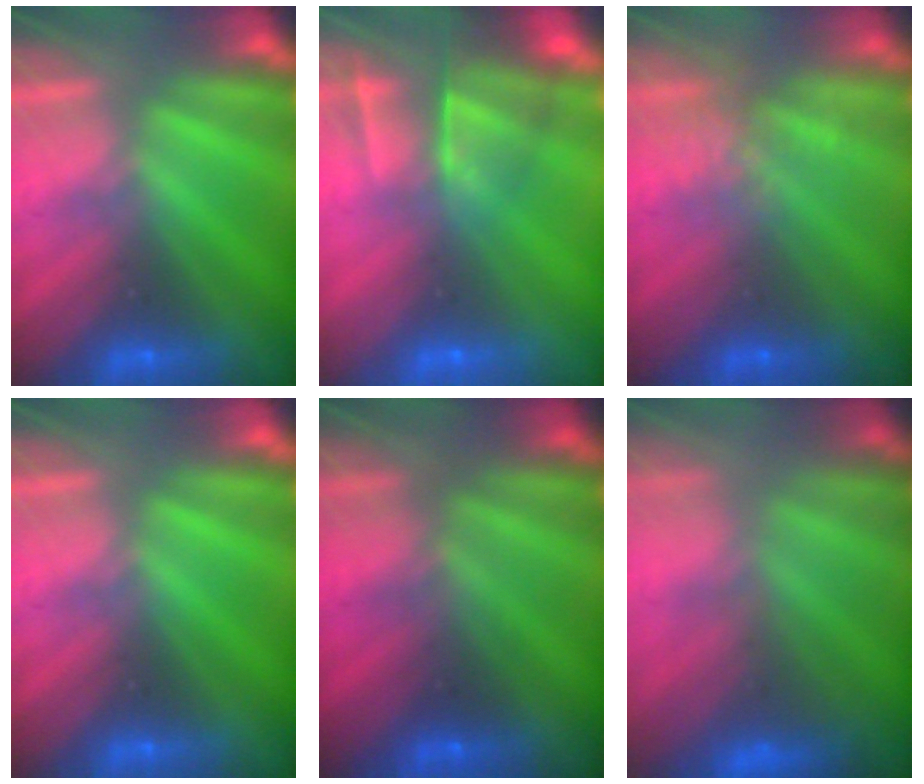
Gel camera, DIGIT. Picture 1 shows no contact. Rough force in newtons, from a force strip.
{"total": 5.8}
{"total": 3.8}
{"total": 0.0}
{"total": 1.9}
{"total": 3.8}